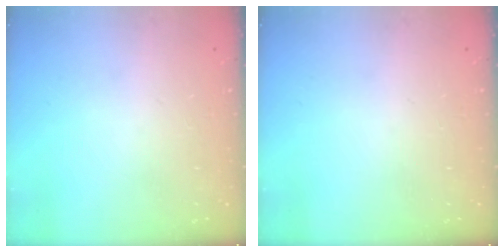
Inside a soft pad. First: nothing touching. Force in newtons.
{"total": 0.0}